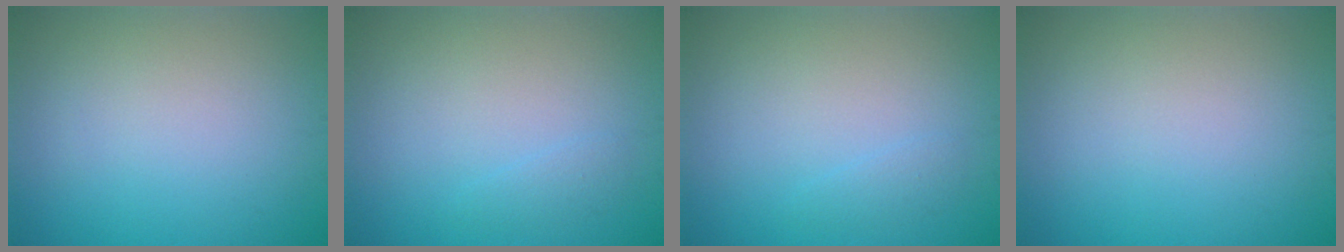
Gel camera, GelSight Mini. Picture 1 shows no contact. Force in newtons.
{"total": 0.8, "press": 0.8, "slide": 0.0}
{"total": 0.8, "press": 0.8, "slide": 0.0}
{"total": 0.0}